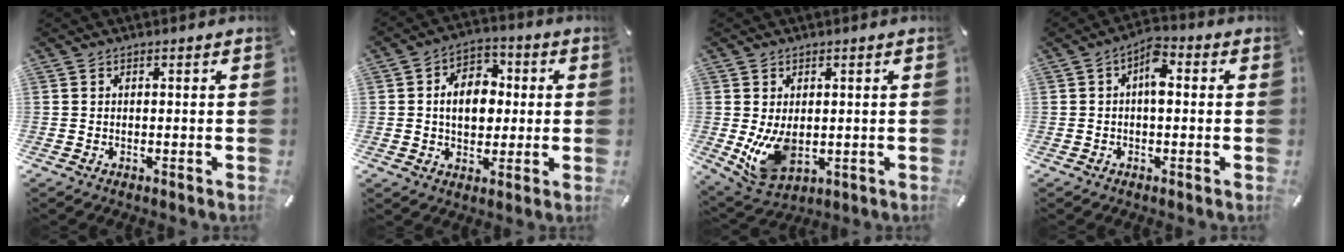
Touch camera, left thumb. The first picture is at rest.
{"total": 9.5, "force": [0.0, 7.4, 5.9], "torque": [-0.108, 0.008, -0.002]}
{"total": 8.7, "force": [-0.1, 6.0, 6.3], "torque": [-0.130, -0.009, 0.003]}
{"total": 5.3, "force": [0.4, 2.6, 4.6], "torque": [-0.066, 0.006, 0.000]}